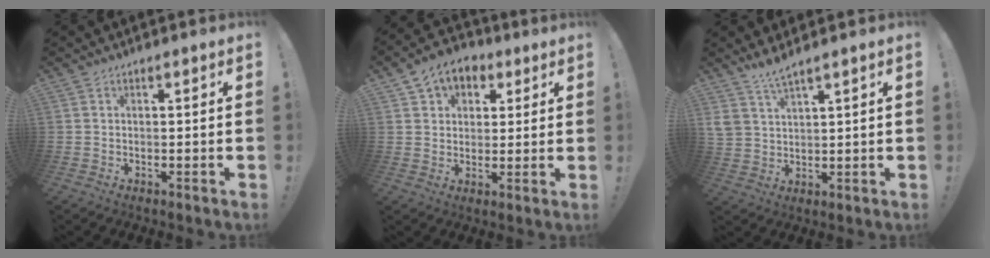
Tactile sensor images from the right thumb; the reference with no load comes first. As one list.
[{"total": 8.1, "force": [4.2, 6.4, 2.9], "torque": [-0.047, -0.015, 0.083]}, {"total": 5.4, "force": [4.6, 0.9, 2.7], "torque": [-0.053, -0.027, 0.088]}]